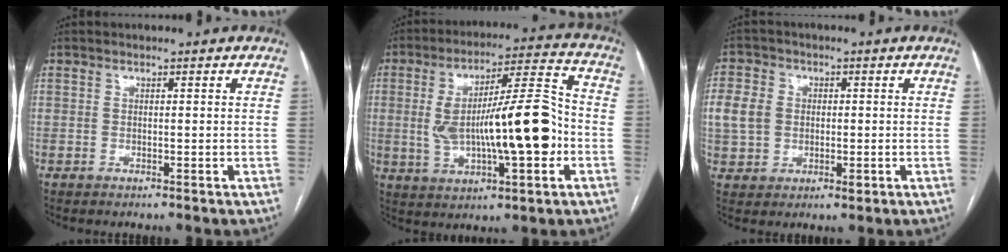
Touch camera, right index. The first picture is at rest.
{"total": 17.0, "force": [-1.7, 3.6, 16.5], "torque": [-0.287, 0.024, -0.019]}
{"total": 11.9, "force": [1.1, 10.2, 6.0], "torque": [-0.171, 0.018, 0.031]}